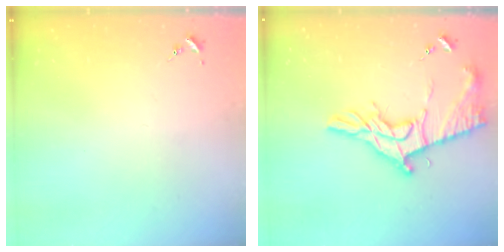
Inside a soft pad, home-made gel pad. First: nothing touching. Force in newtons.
{"total": 18.0, "press": 17.9, "slide": 1.2}